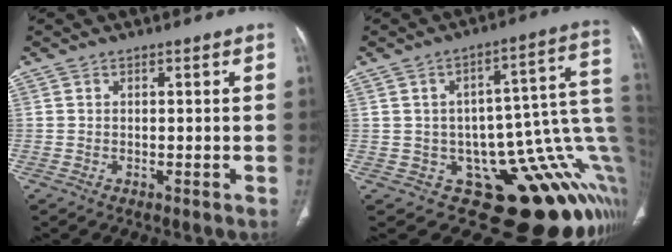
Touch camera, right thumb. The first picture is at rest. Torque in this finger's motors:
{"motor_torque": [0.14, 0.28, -0.03, -0.24, 0.11]}